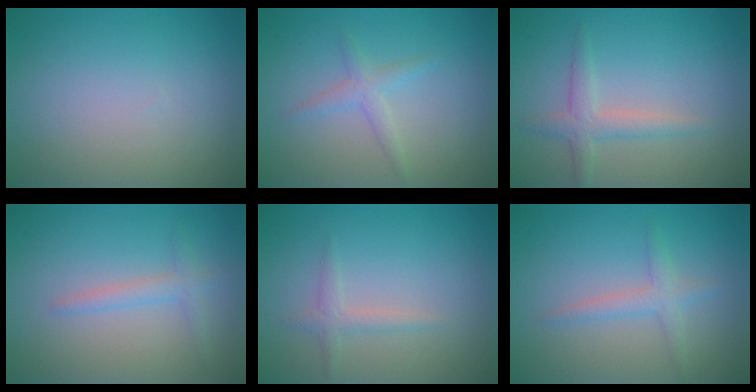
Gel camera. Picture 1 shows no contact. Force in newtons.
{"total": 1.6, "press": 1.6, "slide": 0.1}
{"total": 2.2, "press": 2.2, "slide": 0.1}
{"total": 1.6, "press": 1.6, "slide": 0.1}
{"total": 1.3, "press": 1.3, "slide": 0.1}
{"total": 2.0, "press": 2.0, "slide": 0.1}